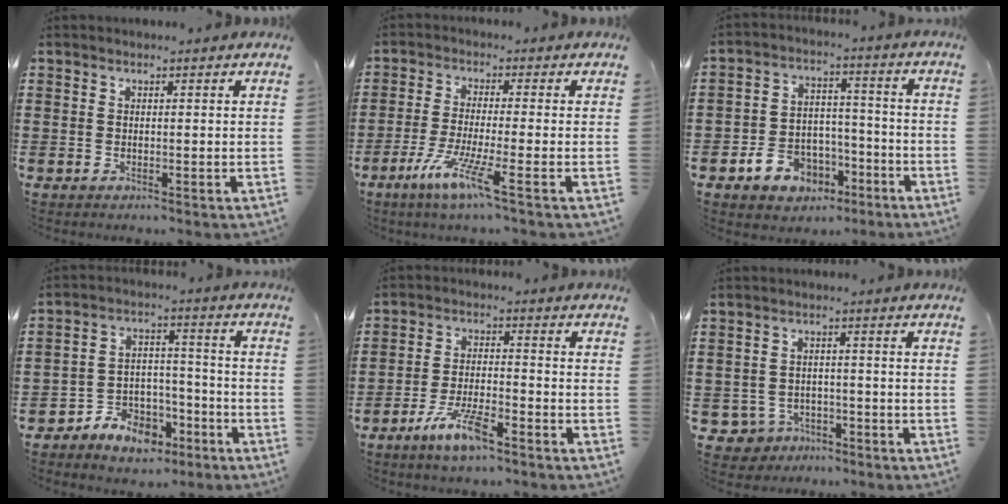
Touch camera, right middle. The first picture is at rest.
{"total": 6.8, "force": [-3.9, 0.0, 5.5], "torque": [-0.115, -0.017, -0.073]}
{"total": 6.7, "force": [-4.3, 4.8, 2.0], "torque": [-0.050, 0.026, -0.081]}
{"total": 6.3, "force": [-4.9, 3.8, 1.1], "torque": [-0.023, 0.023, -0.093]}
{"total": 7.3, "force": [-4.9, 2.0, 5.0], "torque": [-0.112, 0.000, -0.093]}
{"total": 3.4, "force": [-2.7, 2.0, 0.5], "torque": [-0.034, -0.001, -0.062]}